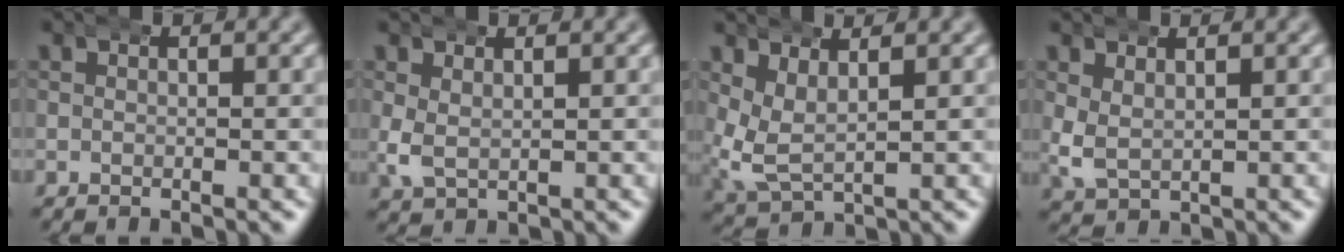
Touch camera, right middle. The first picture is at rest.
{"total": 1.5, "force": [0.7, 0.8, 1.1], "torque": [-0.036, -0.013, 0.024]}
{"total": 4.5, "force": [1.5, 3.2, 2.8], "torque": [-0.090, -0.023, 0.038]}
{"total": 2.0, "force": [0.9, 1.3, 1.2], "torque": [-0.044, -0.017, 0.033]}